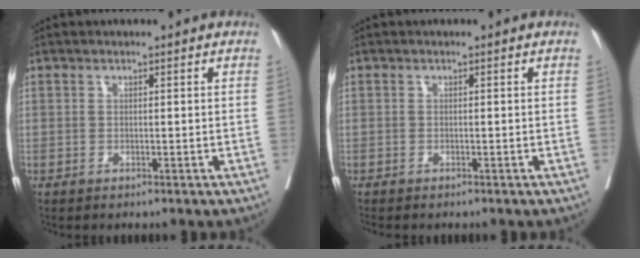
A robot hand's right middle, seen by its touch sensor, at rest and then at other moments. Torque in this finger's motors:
{"motor_torque": [0.95, -1.18, 0.10, 0.09]}